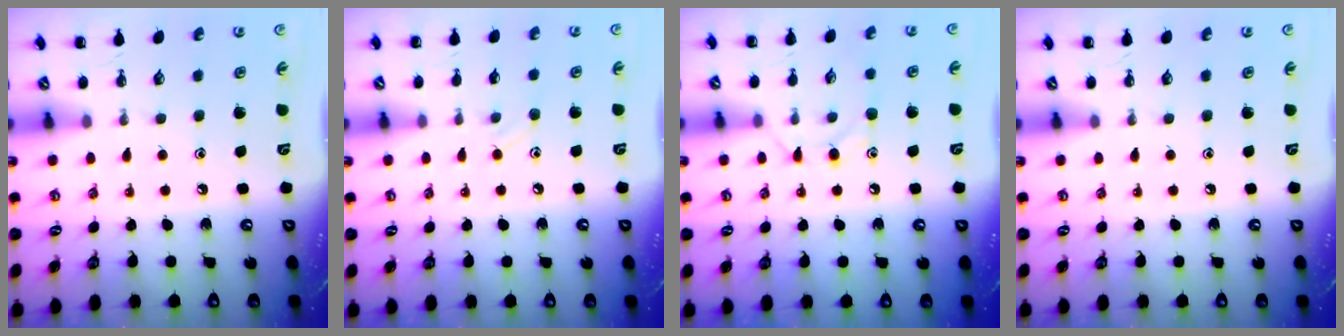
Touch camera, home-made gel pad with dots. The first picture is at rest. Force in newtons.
{"total": 6.2, "press": 5.9, "slide": 1.9}
{"total": 7.5, "press": 7.4, "slide": 1.3}
{"total": 0.0}